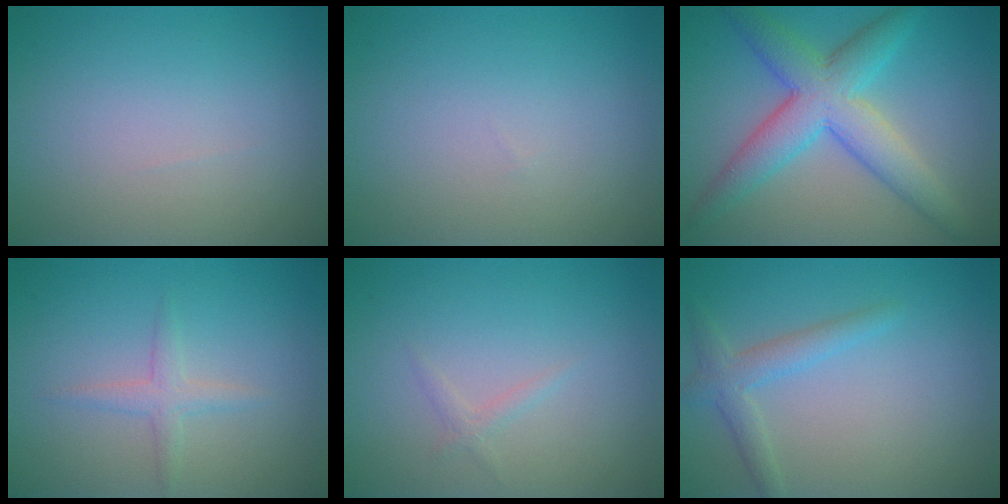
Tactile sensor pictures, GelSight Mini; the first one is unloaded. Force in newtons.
{"total": 0.0}
{"total": 6.8, "press": 6.8, "slide": 0.2}
{"total": 1.6, "press": 1.6, "slide": 0.0}
{"total": 0.8, "press": 0.8, "slide": 0.0}
{"total": 2.3, "press": 2.3, "slide": 0.2}